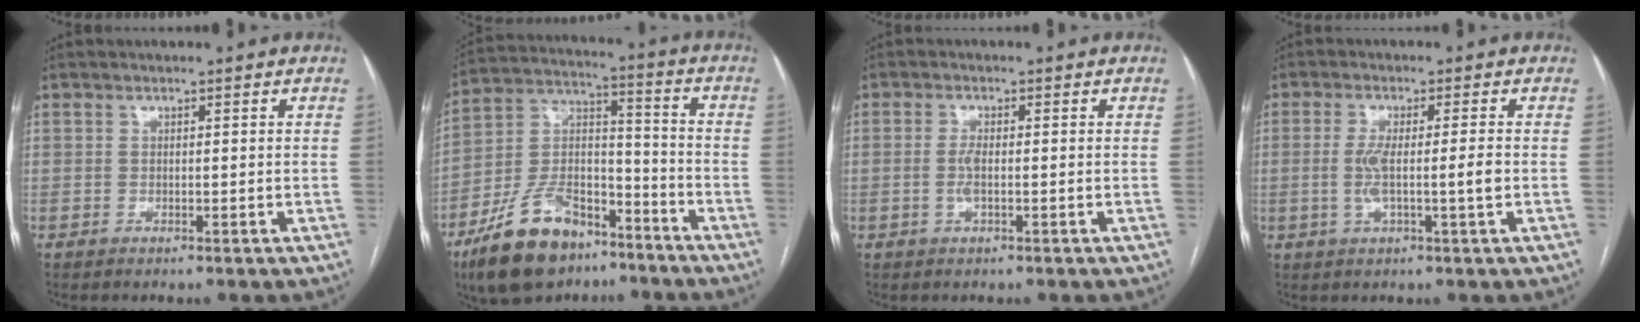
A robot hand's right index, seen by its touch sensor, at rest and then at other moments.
{"total": 17.0, "force": [-11.5, 8.0, 9.5], "torque": [-0.194, 0.019, -0.201]}
{"total": 2.2, "force": [-0.4, 0.4, 2.1], "torque": [-0.048, -0.001, -0.009]}
{"total": 5.1, "force": [-0.8, -0.1, 5.0], "torque": [-0.102, -0.003, -0.012]}